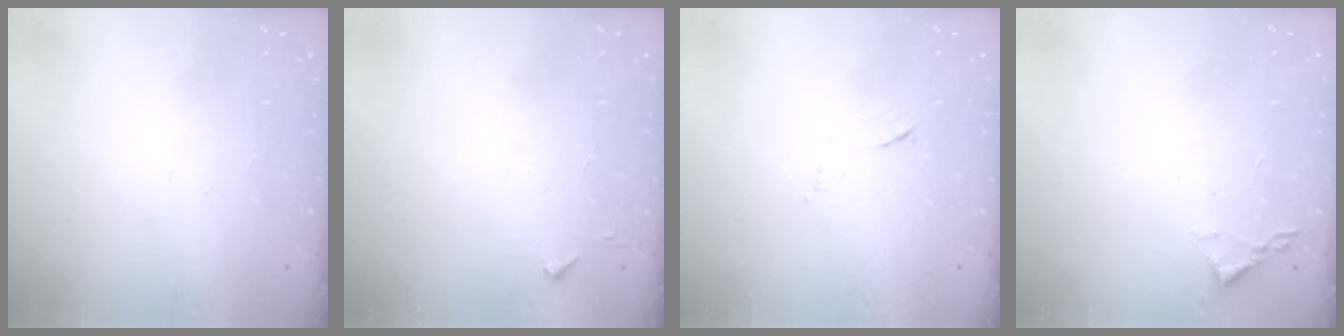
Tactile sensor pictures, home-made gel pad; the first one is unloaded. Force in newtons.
{"total": 2.8, "press": 2.8, "slide": 0.4}
{"total": 6.2, "press": 6.2, "slide": 0.9}
{"total": 1.8, "press": 1.8, "slide": 0.3}